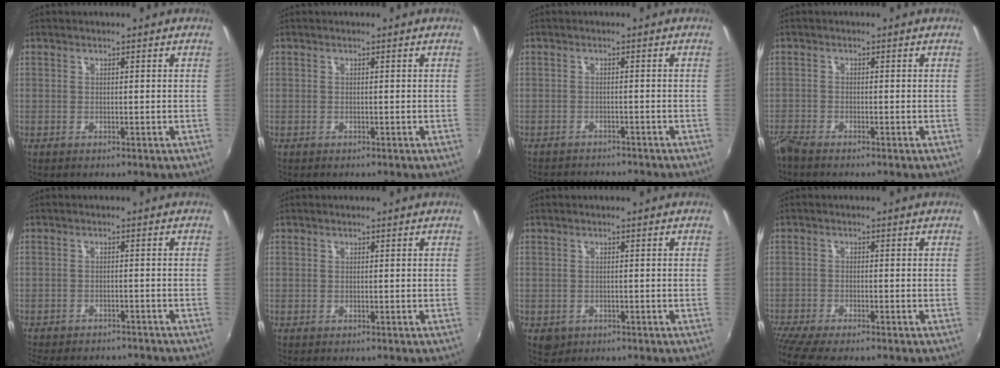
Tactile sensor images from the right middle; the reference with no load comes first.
{"total": 0.0}
{"total": 7.6, "force": [-7.0, 1.6, 2.2], "torque": [-0.057, -0.012, -0.101]}
{"total": 3.1, "force": [-2.8, 0.3, 1.2], "torque": [-0.036, -0.013, -0.057]}
{"total": 11.2, "force": [-9.8, 3.5, 4.2], "torque": [-0.099, -0.018, -0.138]}
{"total": 0.0}
{"total": 2.4, "force": [-0.9, 2.0, 0.9], "torque": [-0.020, -0.004, -0.008]}
{"total": 6.0, "force": [-5.3, 0.4, 2.9], "torque": [-0.077, -0.031, -0.095]}